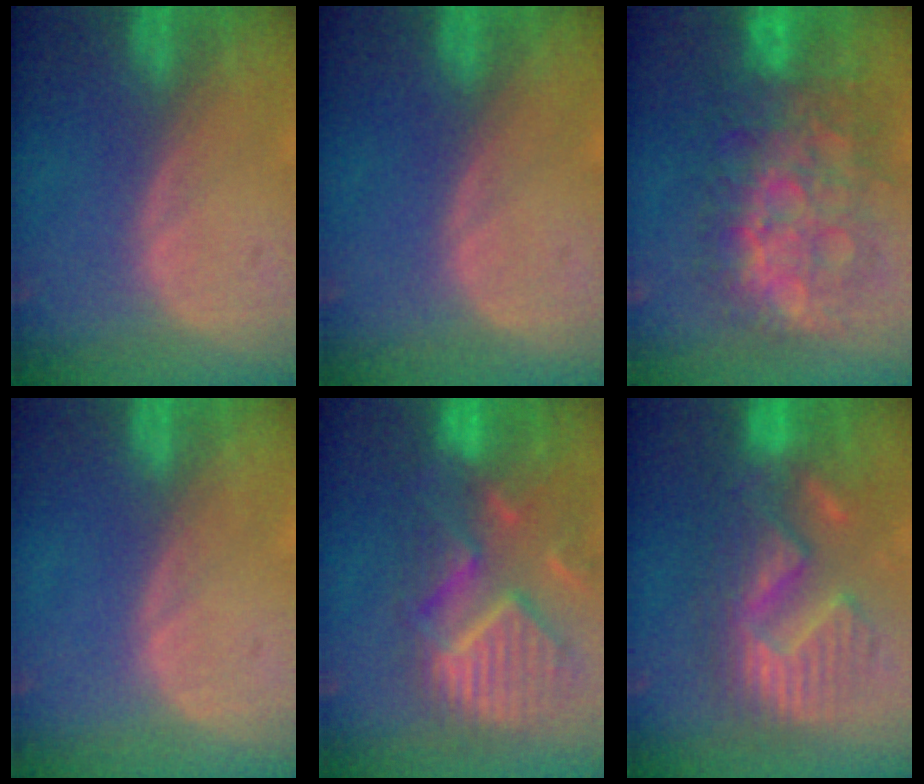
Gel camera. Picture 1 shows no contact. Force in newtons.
{"total": 0.0}
{"total": 12.3, "press": 12.3, "slide": 1.3}
{"total": 0.0}
{"total": 12.3, "press": 10.6, "slide": 6.2}
{"total": 11.0, "press": 11.0, "slide": 1.0}